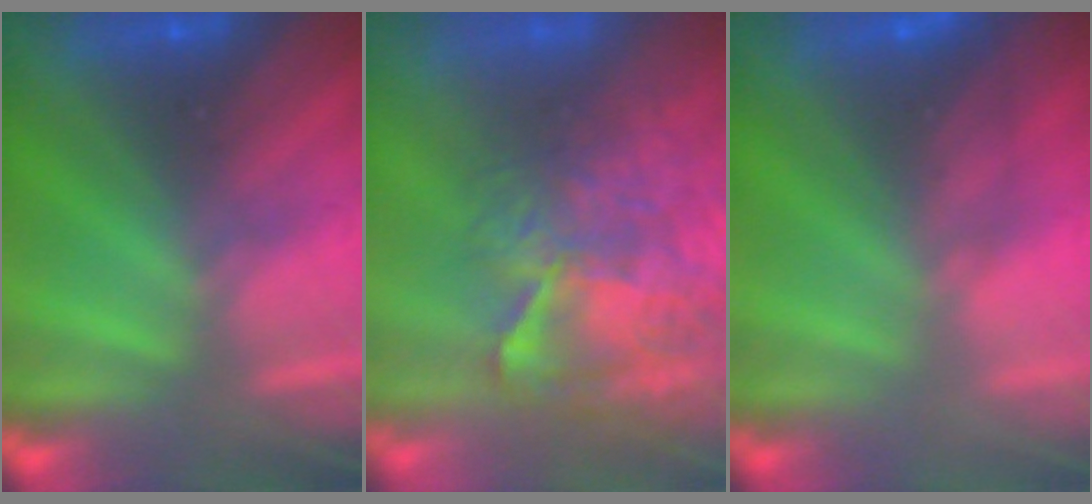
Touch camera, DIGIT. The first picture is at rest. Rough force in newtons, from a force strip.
{"total": 7.9}
{"total": 4.7}